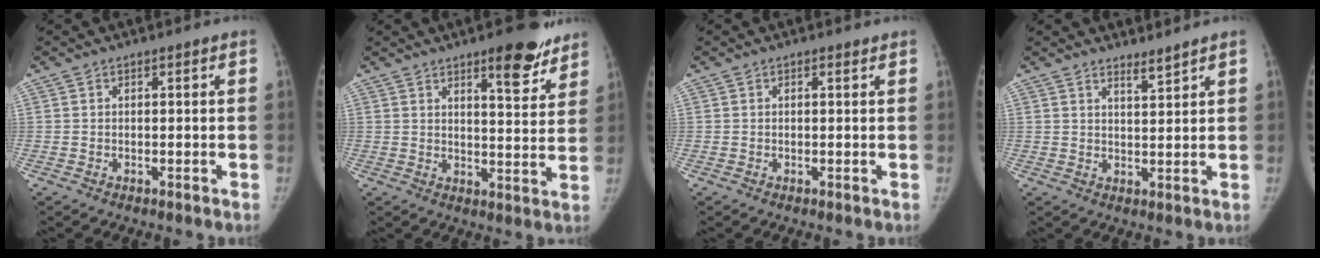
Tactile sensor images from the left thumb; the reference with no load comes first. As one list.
[{"total": 10.4, "force": [7.2, 3.2, 6.9], "torque": [-0.060, -0.044, 0.097]}, {"total": 0.6, "force": [0.4, 0.3, 0.4], "torque": [-0.009, -0.002, 0.006]}, {"total": 2.6, "force": [2.4, 0.1, 0.9], "torque": [-0.011, -0.026, 0.043]}]